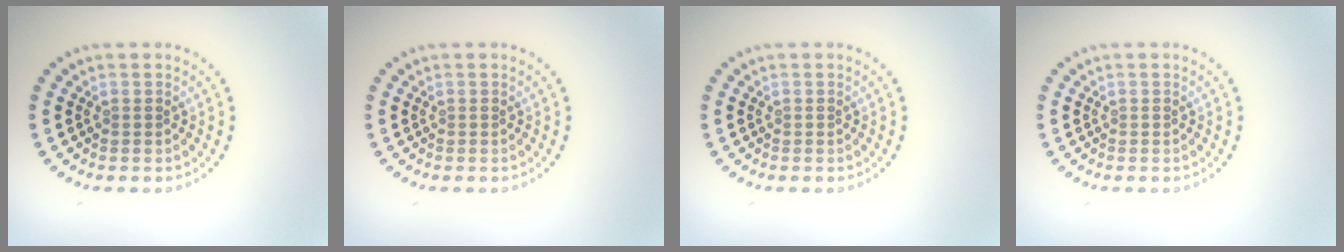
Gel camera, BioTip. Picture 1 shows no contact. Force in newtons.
{"total": 0.0}
{"total": 0.0}
{"total": 0.0}